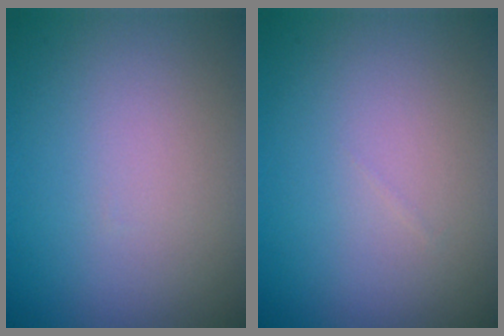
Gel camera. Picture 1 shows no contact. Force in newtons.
{"total": 0.0}